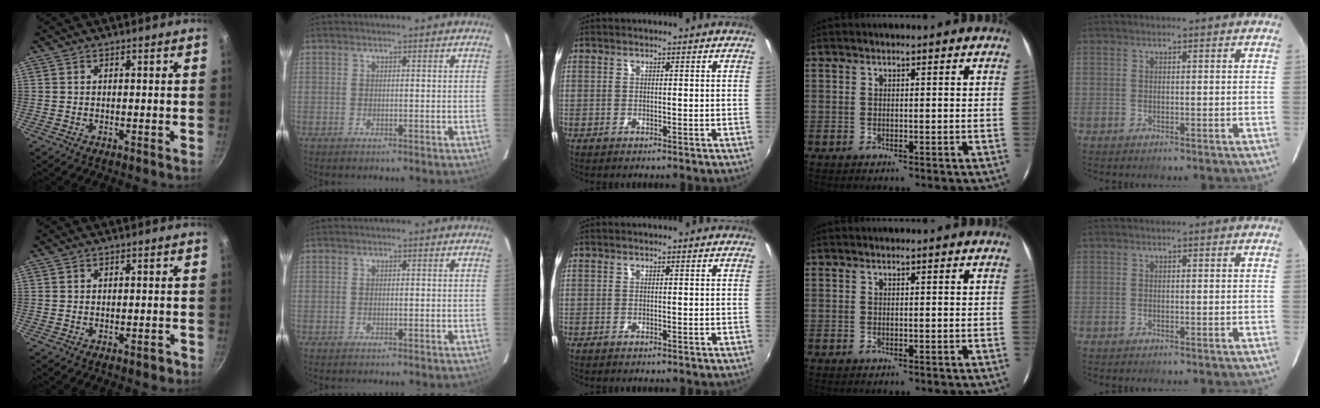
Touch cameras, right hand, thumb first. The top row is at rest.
{"thumb": {"total": 1.7, "force": [-1.1, 0.9, 1.0], "torque": [-0.006, 0.017, -0.008]}}